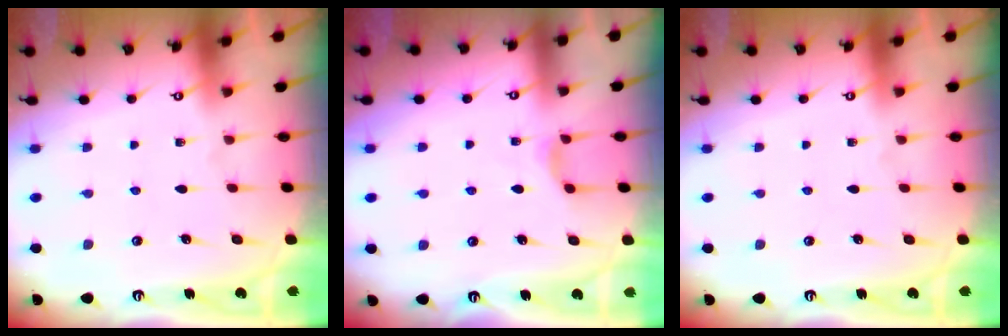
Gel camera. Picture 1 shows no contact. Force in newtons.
{"total": 3.6, "press": 3.5, "slide": 0.5}
{"total": 0.0}